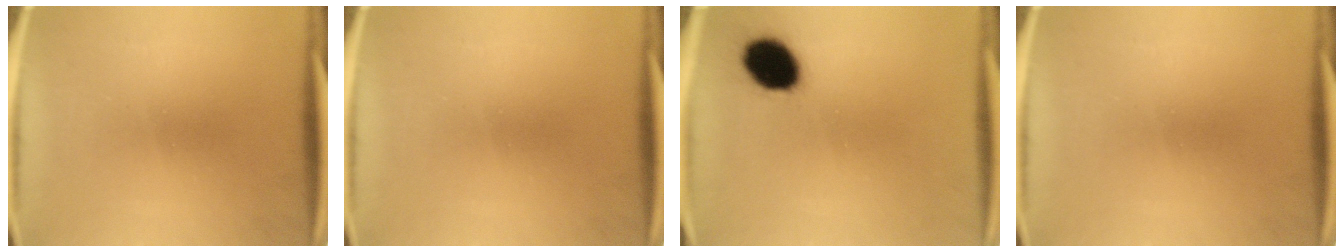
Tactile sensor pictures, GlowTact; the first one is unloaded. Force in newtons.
{"total": 0.0}
{"total": 11.7}
{"total": 0.0}